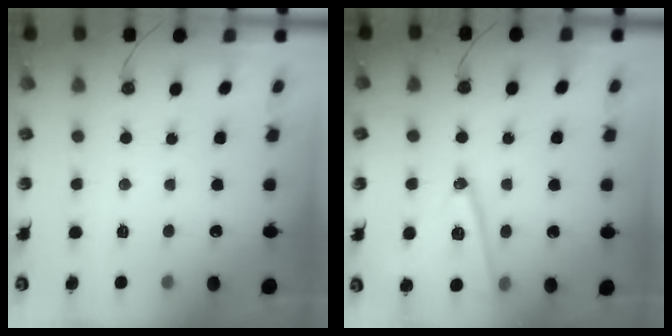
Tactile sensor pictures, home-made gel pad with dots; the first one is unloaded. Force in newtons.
{"total": 15.1, "press": 14.9, "slide": 2.6}